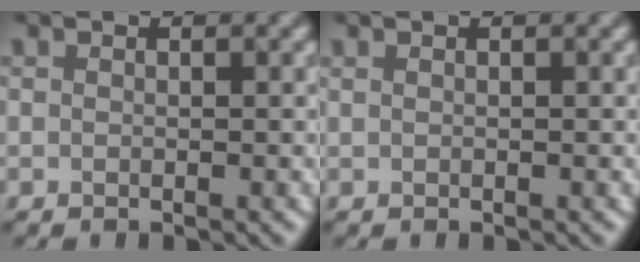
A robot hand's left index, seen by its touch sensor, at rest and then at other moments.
{"total": 0.0}